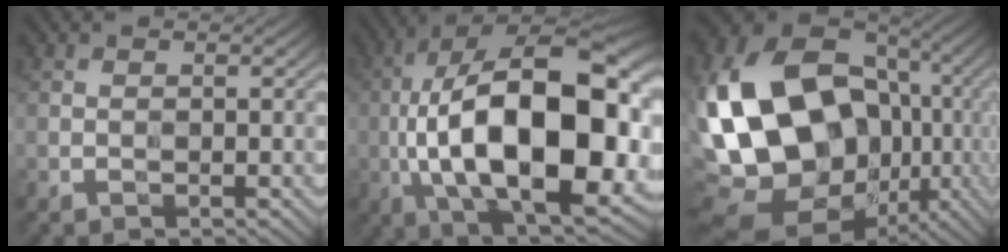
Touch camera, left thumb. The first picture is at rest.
{"total": 21.6, "force": [-1.9, 9.4, 19.3], "torque": [-0.350, 0.007, -0.030]}
{"total": 22.0, "force": [-0.9, 16.3, 14.8], "torque": [-0.355, -0.002, 0.000]}